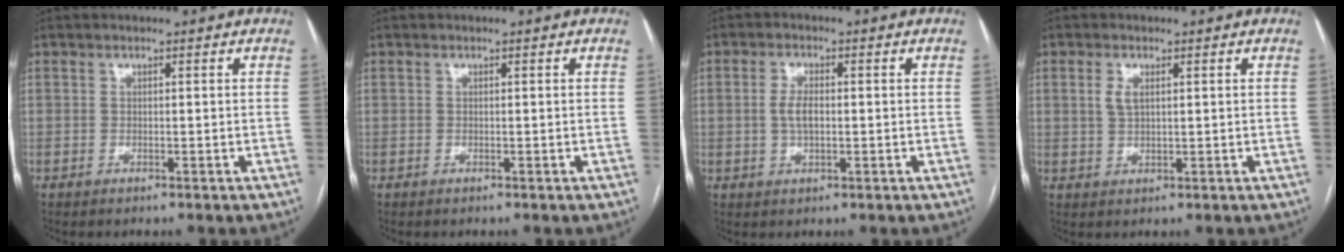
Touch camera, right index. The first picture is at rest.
{"total": 0.0}
{"total": 3.5, "force": [-0.1, 1.4, 3.2], "torque": [-0.069, 0.003, -0.001]}
{"total": 2.5, "force": [0.9, 1.1, 2.1], "torque": [-0.044, 0.002, 0.020]}